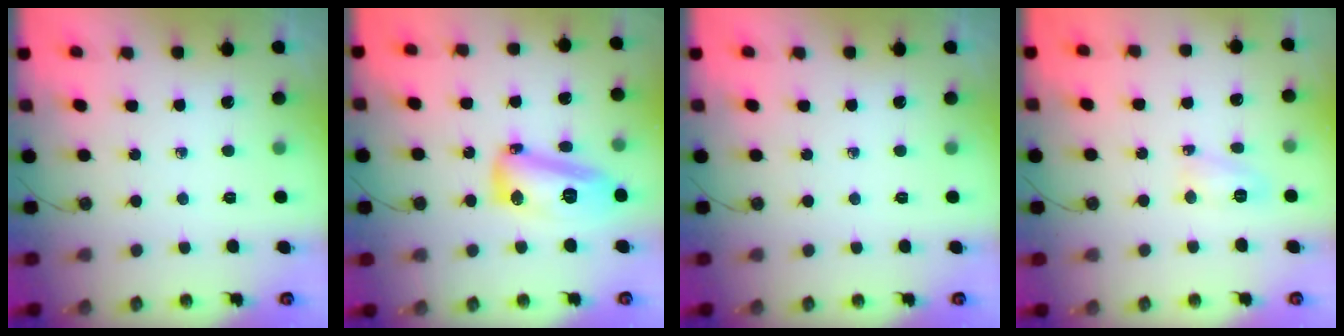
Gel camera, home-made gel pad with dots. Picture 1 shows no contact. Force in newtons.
{"total": 13.9, "press": 13.8, "slide": 1.4}
{"total": 0.0}
{"total": 5.5, "press": 5.5, "slide": 0.5}